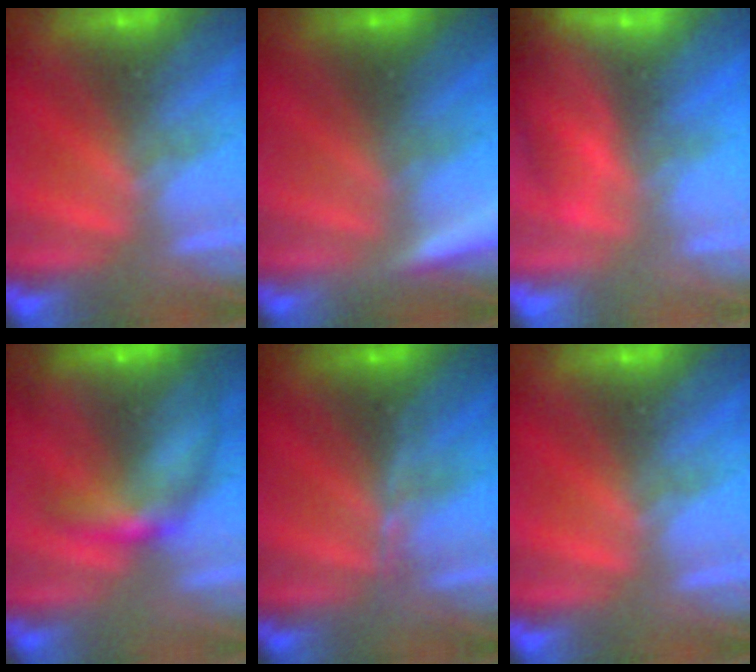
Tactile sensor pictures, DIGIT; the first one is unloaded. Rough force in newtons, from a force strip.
{"total": 4.3}
{"total": 9.1}
{"total": 6.9}
{"total": 2.9}
{"total": 0.0}